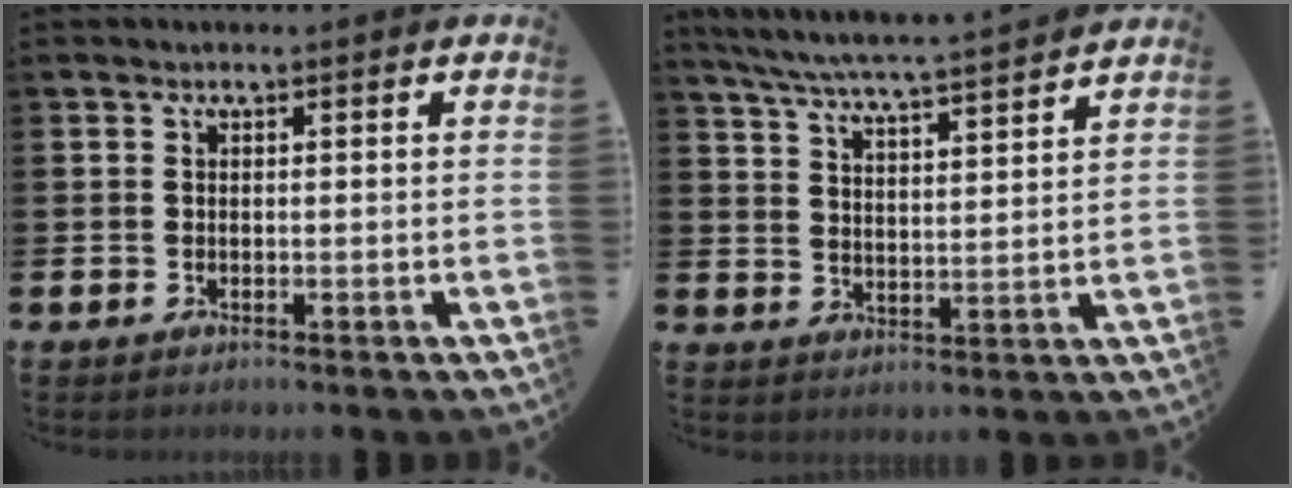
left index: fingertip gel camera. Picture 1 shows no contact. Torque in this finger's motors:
{"motor_torque": [0.15, -0.50, 0.19, 0.17]}